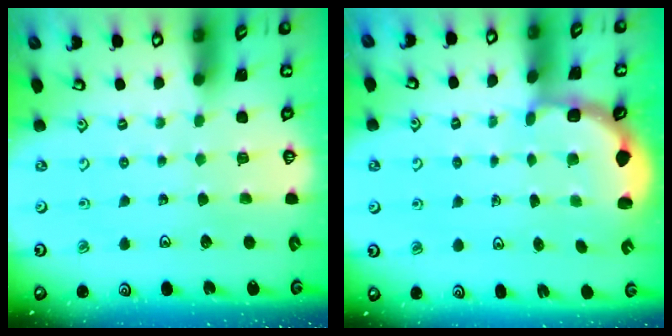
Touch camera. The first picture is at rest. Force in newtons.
{"total": 2.7, "press": 2.4, "slide": 1.4}